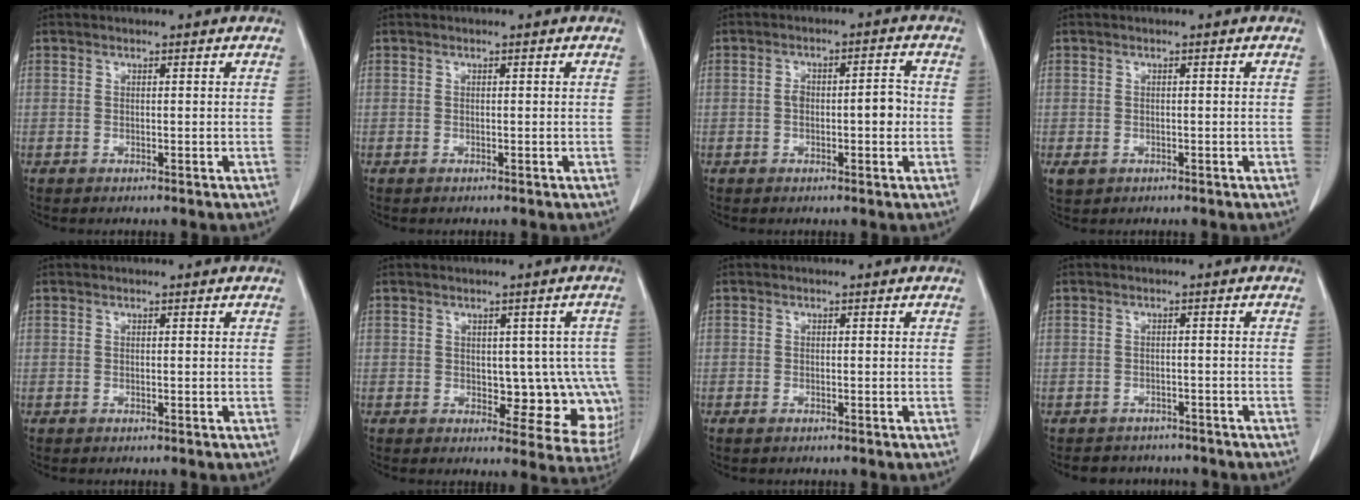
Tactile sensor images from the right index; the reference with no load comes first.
{"total": 0.0}
{"total": 4.9, "force": [-0.6, 1.9, 4.5], "torque": [-0.072, 0.017, -0.007]}
{"total": 1.8, "force": [-0.7, 1.4, 0.8], "torque": [-0.019, -0.001, -0.003]}
{"total": 0.0}
{"total": 9.6, "force": [-0.9, 5.7, 7.6], "torque": [-0.060, 0.011, 0.004]}
{"total": 0.7, "force": [-0.5, 0.3, 0.4], "torque": [-0.010, -0.001, -0.006]}
{"total": 4.9, "force": [-4.3, 2.4, 0.2], "torque": [-0.003, 0.010, -0.052]}